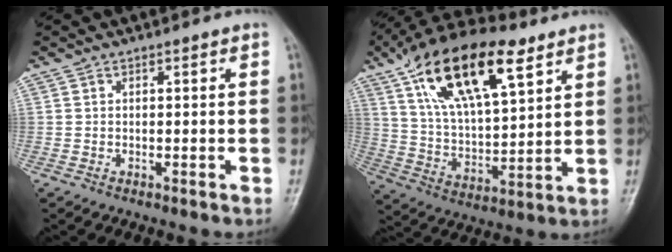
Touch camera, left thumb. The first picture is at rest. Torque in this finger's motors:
{"motor_torque": [1.98, 2.58, 2.04, -0.72, 0.46]}